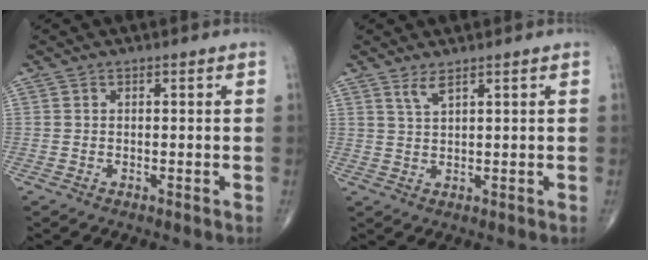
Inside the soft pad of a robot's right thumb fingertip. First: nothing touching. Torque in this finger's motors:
{"motor_torque": [0.07, 0.09, 0.39, 0.34, 0.04]}